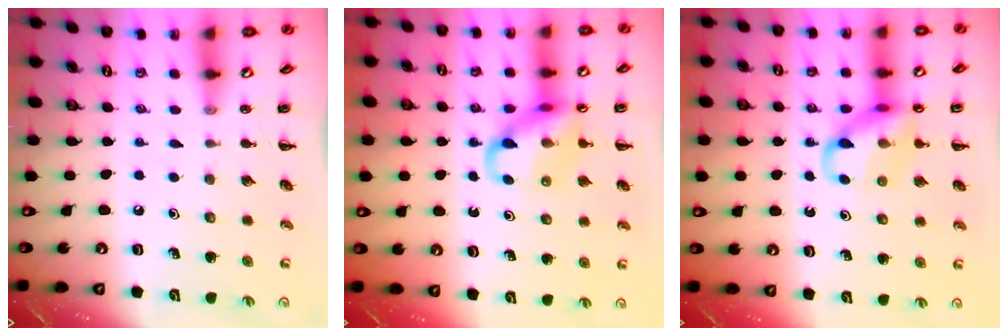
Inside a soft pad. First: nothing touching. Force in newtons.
{"total": 12.4, "press": 12.3, "slide": 1.2}
{"total": 12.1, "press": 11.9, "slide": 1.7}